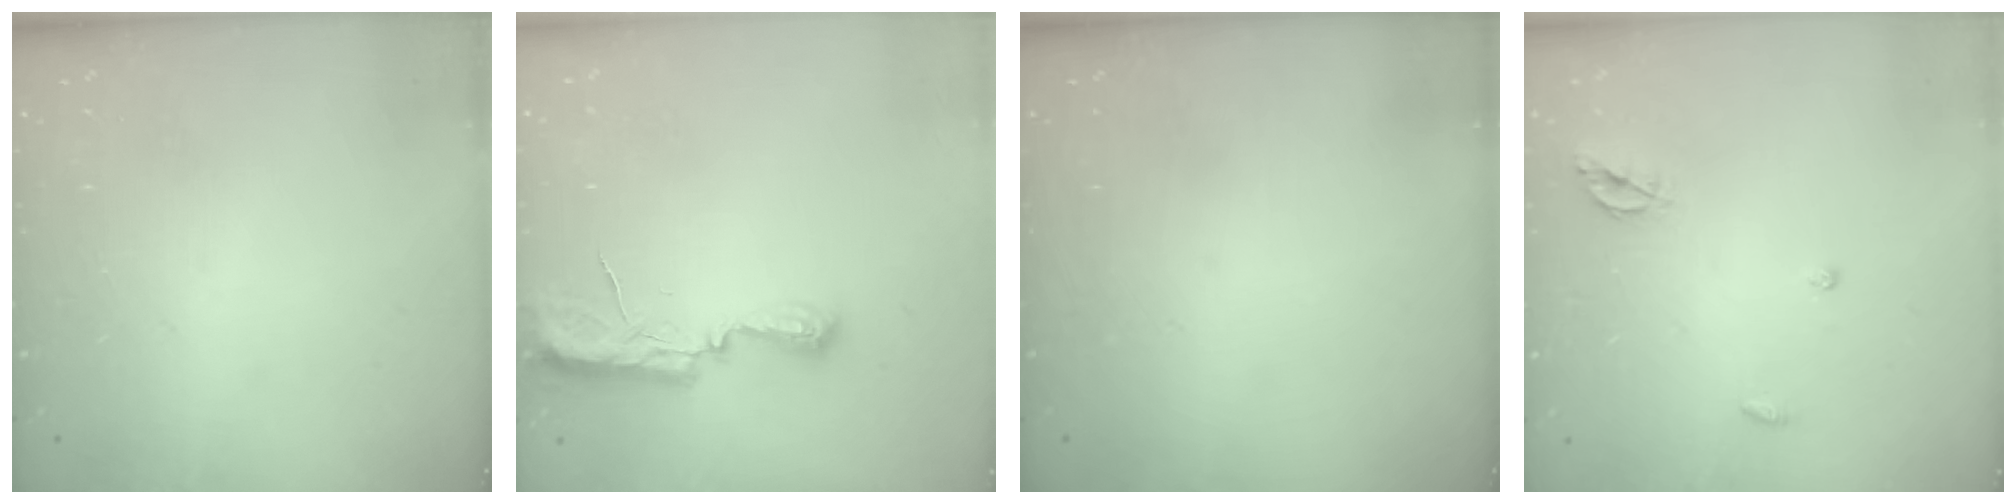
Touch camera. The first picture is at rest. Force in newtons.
{"total": 9.8, "press": 8.5, "slide": 4.8}
{"total": 0.0}
{"total": 5.5, "press": 5.5, "slide": 0.2}